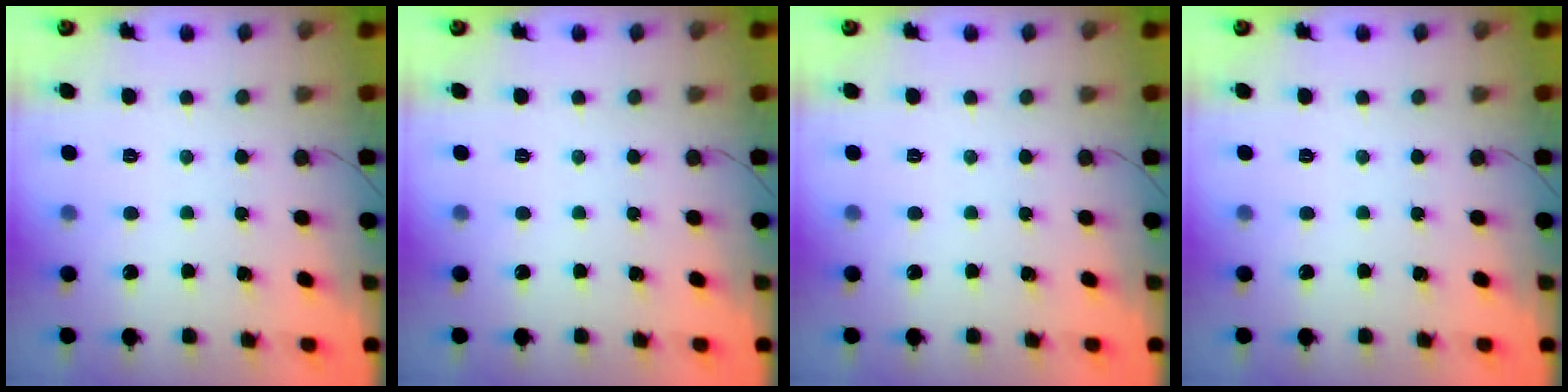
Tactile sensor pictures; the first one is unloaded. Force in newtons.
{"total": 0.0}
{"total": 0.0}
{"total": 0.0}